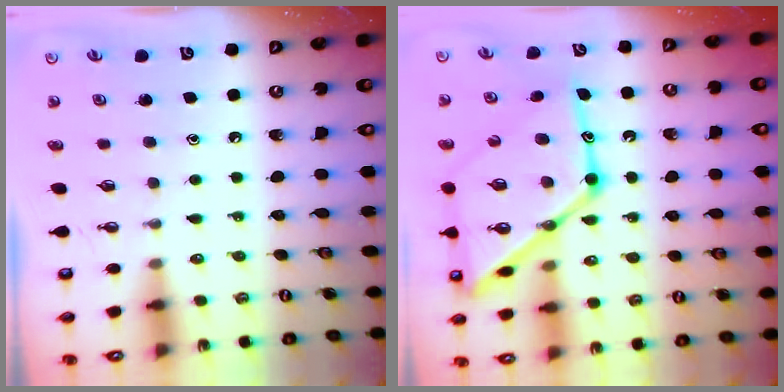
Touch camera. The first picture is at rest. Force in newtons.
{"total": 24.2, "press": 24.1, "slide": 2.0}